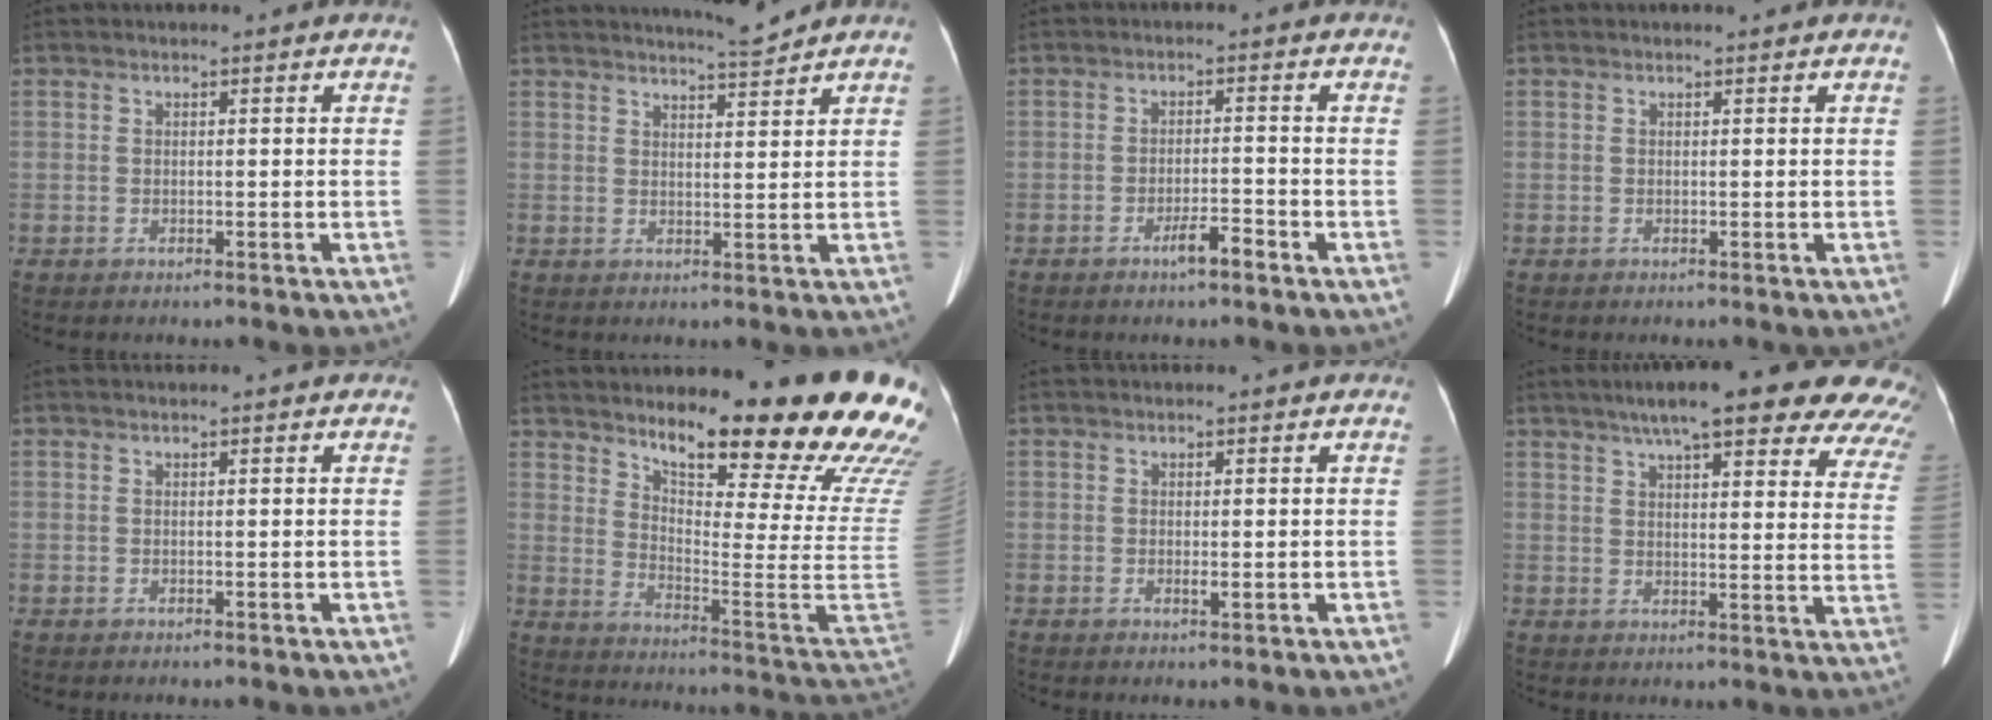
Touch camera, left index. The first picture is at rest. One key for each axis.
{"total": 3.8, "fx": 3.6, "fy": -0.8, "fz": 0.6, "tx": -0.015, "ty": -0.011, "tz": 0.057}
{"total": 3.2, "fx": -2.3, "fy": 0.3, "fz": 2.1, "tx": -0.039, "ty": -0.002, "tz": -0.040}
{"total": 0.0}
{"total": 1.3, "fx": 1.0, "fy": 0.1, "fz": 0.8, "tx": -0.009, "ty": 0.017, "tz": 0.014}
{"total": 27.2, "fx": 21.4, "fy": 2.0, "fz": 16.6, "tx": -0.209, "ty": -0.097, "tz": 0.276}
{"total": 0.9, "fx": 0.1, "fy": 0.2, "fz": 0.9, "tx": -0.016, "ty": -0.001, "tz": 0.001}
{"total": 25.4, "fx": 20.0, "fy": 4.2, "fz": 15.1, "tx": -0.175, "ty": 0.003, "tz": 0.231}